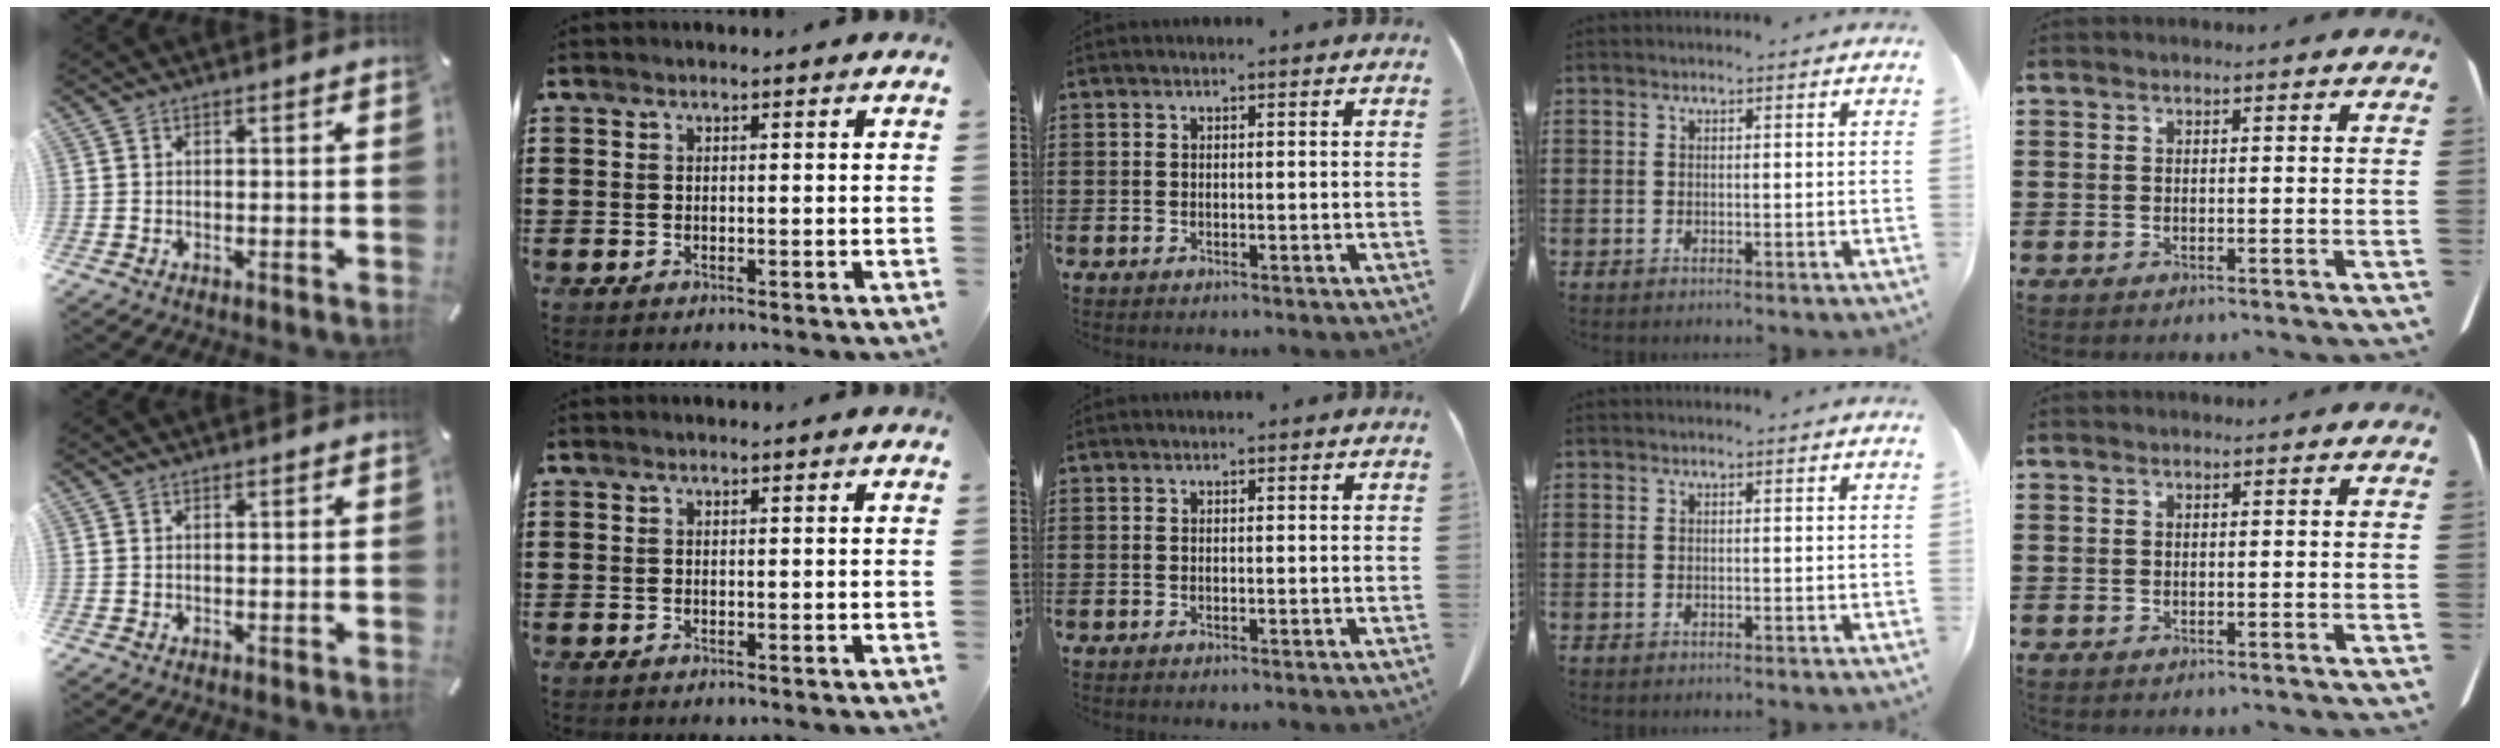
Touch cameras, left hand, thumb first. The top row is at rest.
{}